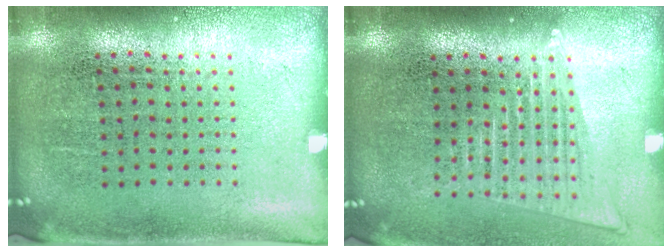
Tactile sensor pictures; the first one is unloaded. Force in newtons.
{"total": 1.6, "press": 1.4, "slide": 0.7}